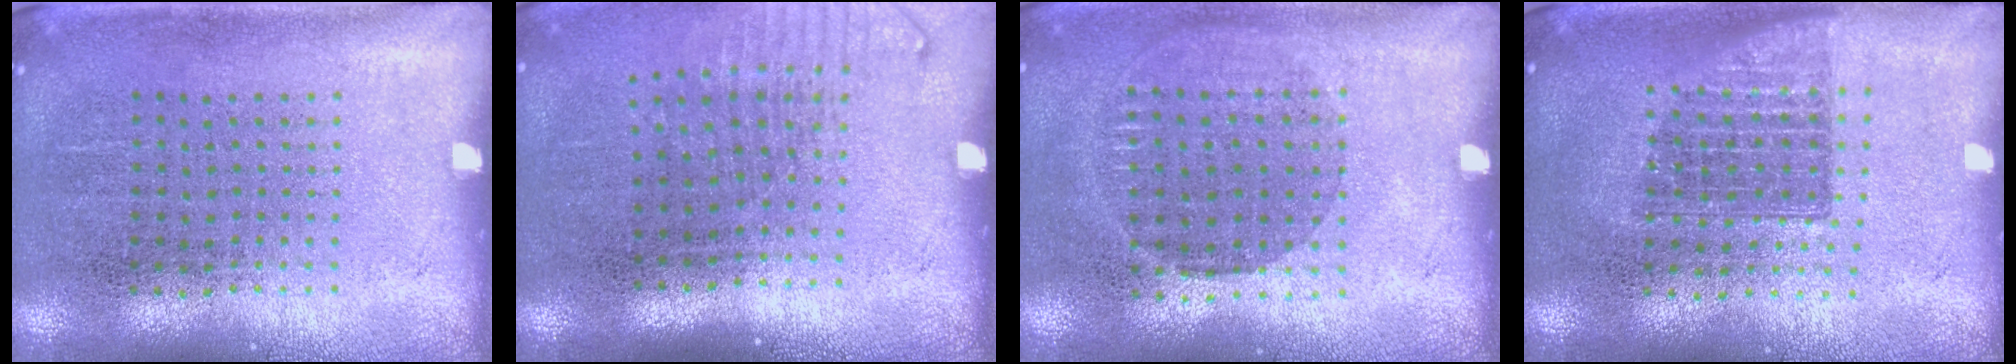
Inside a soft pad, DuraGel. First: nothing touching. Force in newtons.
{"total": 1.3, "press": 1.1, "slide": 0.8}
{"total": 0.9, "press": 0.8, "slide": 0.4}
{"total": 1.4, "press": 1.2, "slide": 0.8}